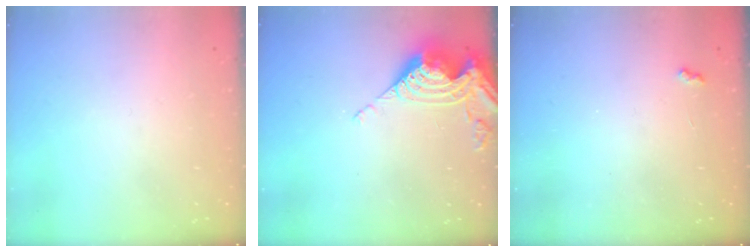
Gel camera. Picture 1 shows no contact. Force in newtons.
{"total": 12.6, "press": 12.5, "slide": 1.2}
{"total": 3.2, "press": 3.1, "slide": 0.5}